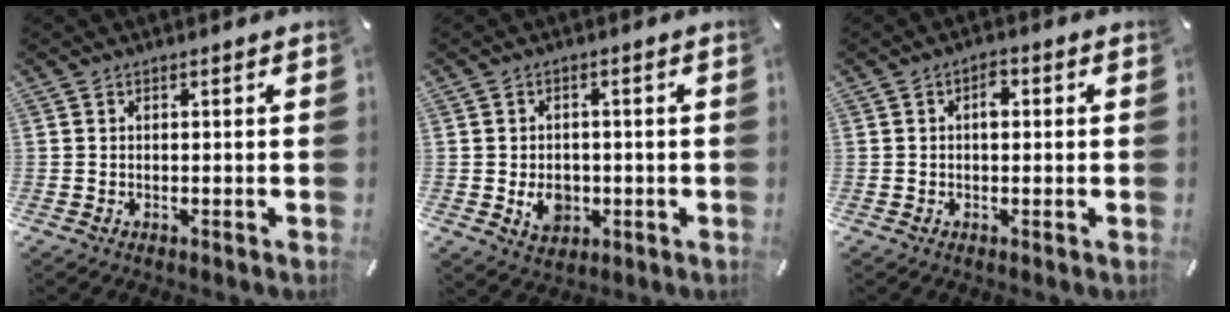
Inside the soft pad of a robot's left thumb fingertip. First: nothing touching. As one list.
[{"total": 6.0, "force": [-1.1, 4.9, 3.4], "torque": [-0.055, -0.001, -0.019]}, {"total": 2.7, "force": [0.3, 1.5, 2.2], "torque": [-0.028, 0.002, -0.001]}]